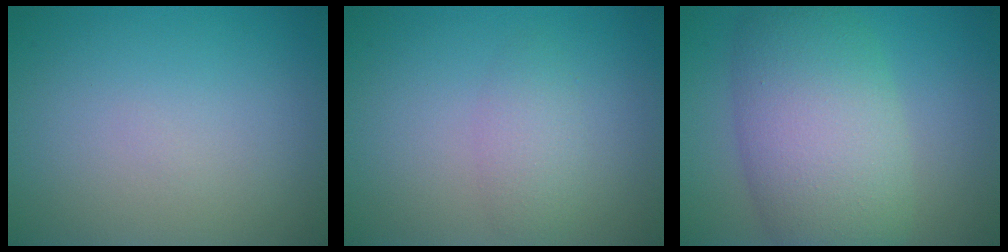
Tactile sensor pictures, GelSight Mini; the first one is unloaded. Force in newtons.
{"total": 2.0, "press": 2.0, "slide": 0.0}
{"total": 9.5, "press": 9.5, "slide": 0.3}